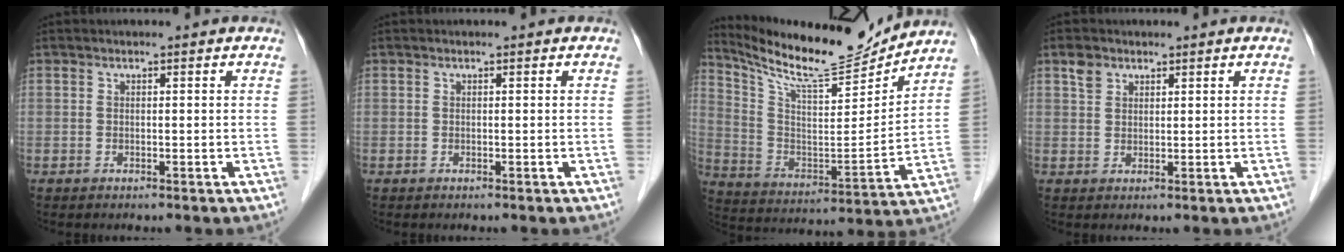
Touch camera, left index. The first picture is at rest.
{"total": 0.0}
{"total": 17.7, "force": [16.5, 1.3, 6.3], "torque": [-0.128, -0.026, 0.276]}
{"total": 2.3, "force": [1.5, 1.6, 0.7], "torque": [-0.016, 0.009, 0.030]}